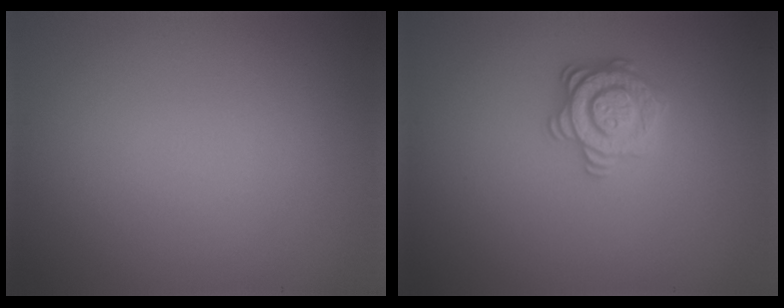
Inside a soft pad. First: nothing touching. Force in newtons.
{"total": 2.9, "press": 2.8, "slide": 0.4}